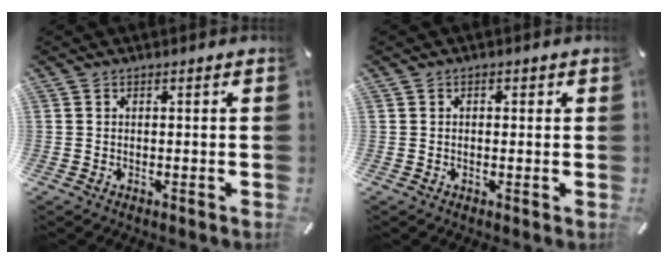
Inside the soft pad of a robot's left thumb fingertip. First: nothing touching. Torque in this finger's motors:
{"motor_torque": [0.17, 0.01, -0.01, 0.00, 0.03]}